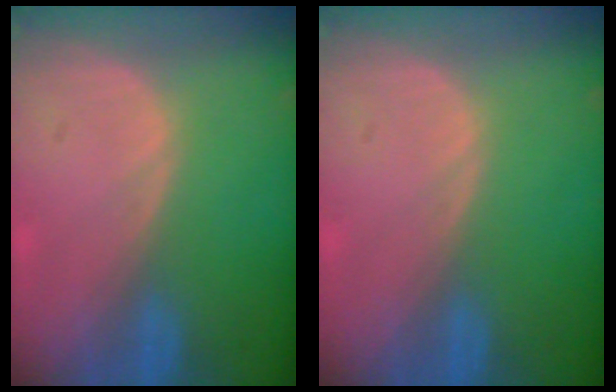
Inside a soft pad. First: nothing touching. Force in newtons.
{"total": 0.0}